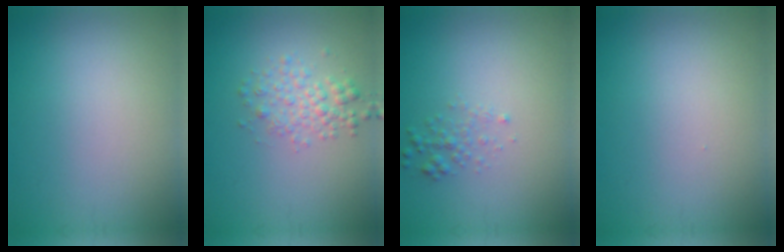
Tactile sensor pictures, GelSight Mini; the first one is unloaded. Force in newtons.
{"total": 2.4, "press": 2.4, "slide": 0.1}
{"total": 1.2, "press": 1.2, "slide": 0.0}
{"total": 0.0}